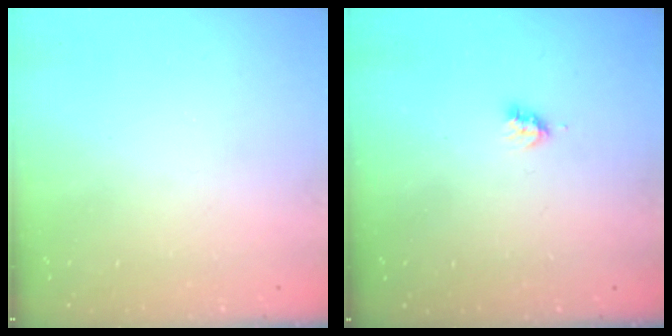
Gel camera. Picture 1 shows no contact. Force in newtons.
{"total": 3.5, "press": 3.4, "slide": 0.5}